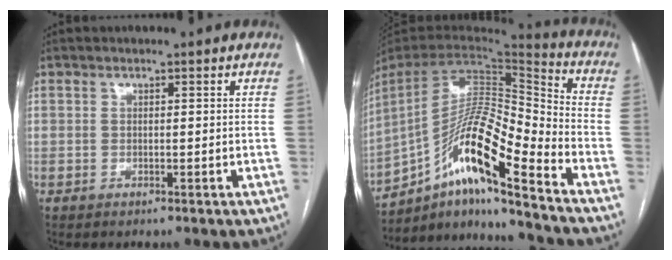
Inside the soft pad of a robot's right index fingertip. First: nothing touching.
{"total": 18.4, "force": [-11.6, 1.3, 14.2], "torque": [-0.271, 0.007, -0.209]}